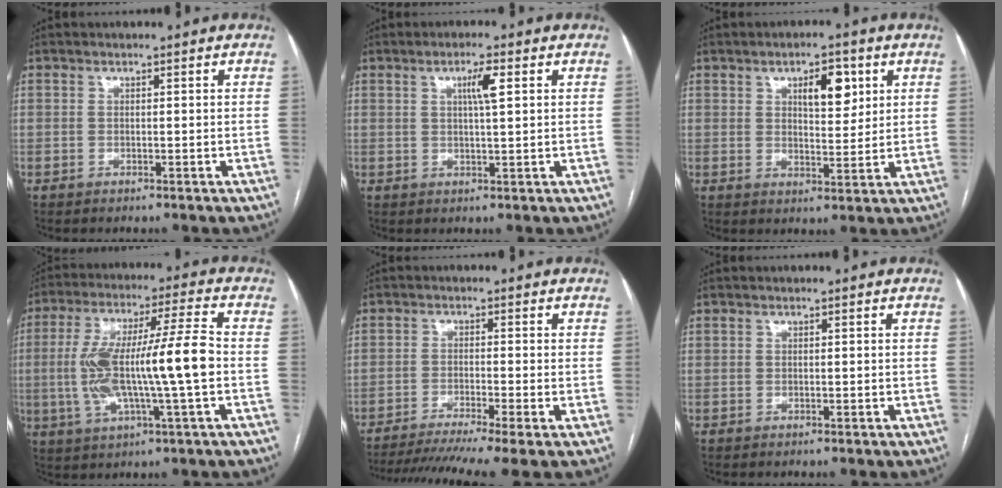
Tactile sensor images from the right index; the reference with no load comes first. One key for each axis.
{"total": 3.6, "fx": 1.3, "fy": 0.1, "fz": 3.4, "tx": -0.058, "ty": 0.001, "tz": 0.021}
{"total": 7.1, "fx": 3.2, "fy": 3.2, "fz": 5.5, "tx": -0.079, "ty": 0.003, "tz": 0.050}
{"total": 15.2, "fx": -1.3, "fy": 1.0, "fz": 15.1, "tx": -0.290, "ty": 0.017, "tz": -0.023}
{"total": 11.3, "fx": -8.5, "fy": -0.7, "fz": 7.4, "tx": -0.115, "ty": -0.020, "tz": -0.133}
{"total": 0.0}